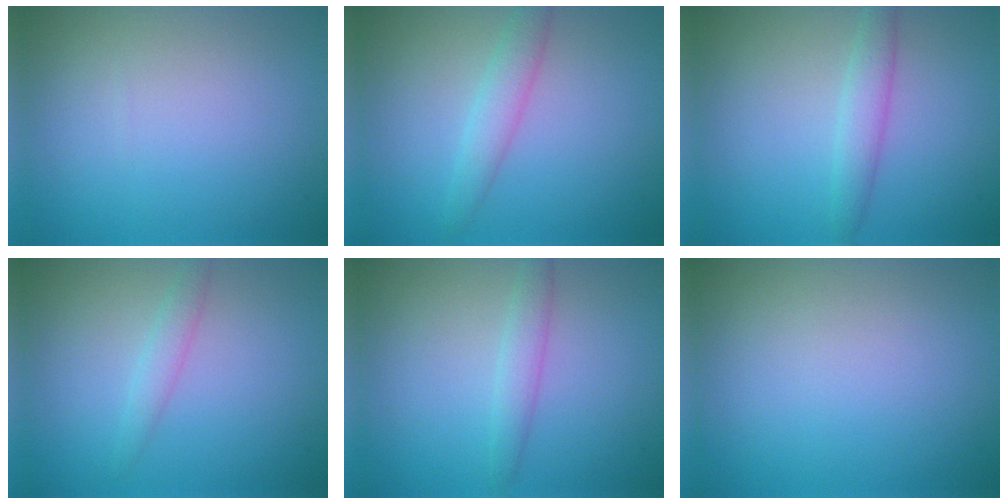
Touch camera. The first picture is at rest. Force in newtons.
{"total": 2.3, "press": 2.3, "slide": 0.1}
{"total": 2.3, "press": 2.3, "slide": 0.1}
{"total": 1.4, "press": 1.4, "slide": 0.1}
{"total": 1.8, "press": 1.8, "slide": 0.1}
{"total": 0.0}